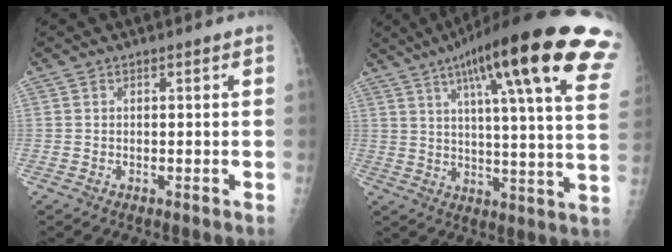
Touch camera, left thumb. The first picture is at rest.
{"total": 29.5, "force": [15.6, 5.1, 24.5], "torque": [-0.300, -0.015, 0.209]}